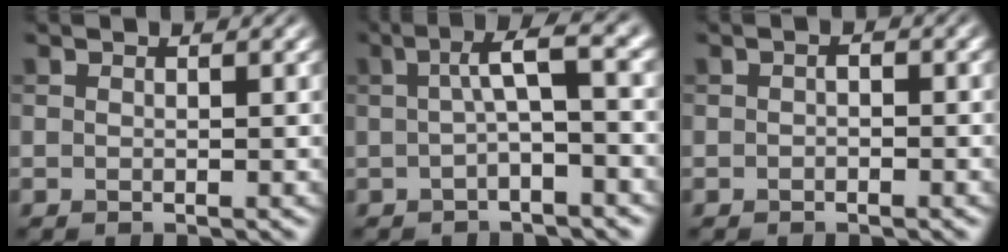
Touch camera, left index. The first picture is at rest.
{"total": 4.1, "force": [0.2, 0.8, 4.0], "torque": [-0.066, 0.019, -0.003]}
{"total": 0.7, "force": [-0.4, 0.4, 0.4], "torque": [-0.008, 0.003, -0.008]}